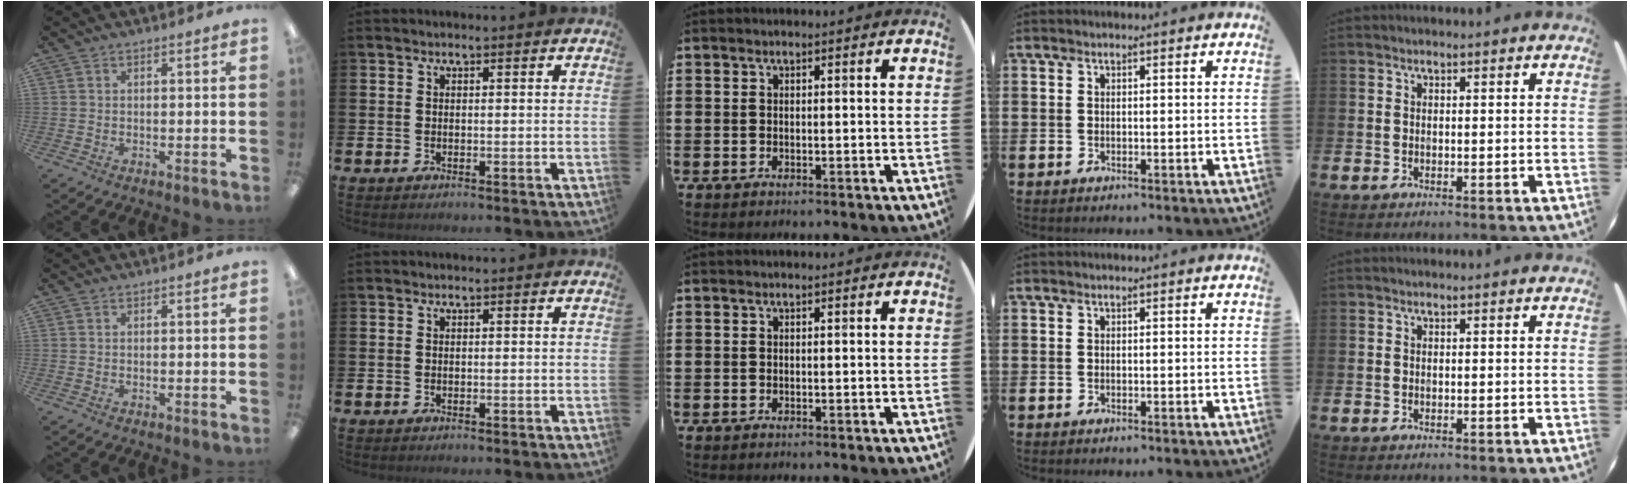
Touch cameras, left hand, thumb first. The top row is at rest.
{}